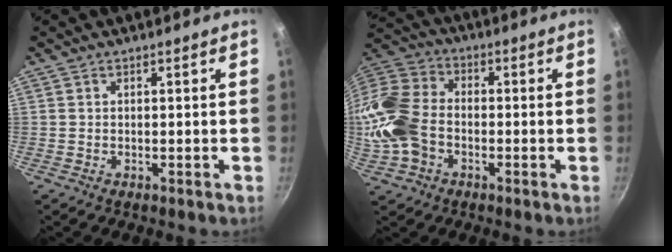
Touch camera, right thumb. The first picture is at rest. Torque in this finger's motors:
{"motor_torque": [0.23, 0.23, 1.45, -0.04, 0.23]}